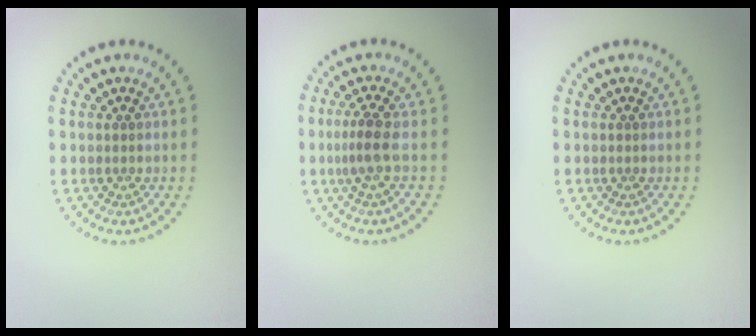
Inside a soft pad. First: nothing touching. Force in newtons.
{"total": 2.4, "press": 1.7, "slide": 1.6}
{"total": 0.0}